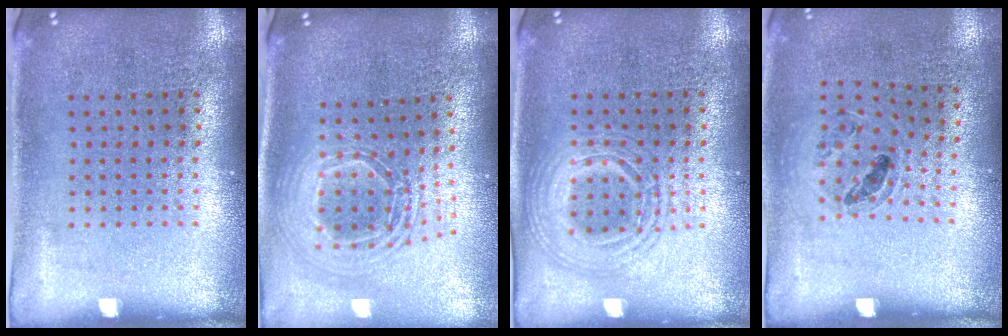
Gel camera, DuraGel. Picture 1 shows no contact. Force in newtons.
{"total": 2.2, "press": 1.7, "slide": 1.3}
{"total": 1.6, "press": 1.6, "slide": 0.2}
{"total": 0.9, "press": 0.8, "slide": 0.3}